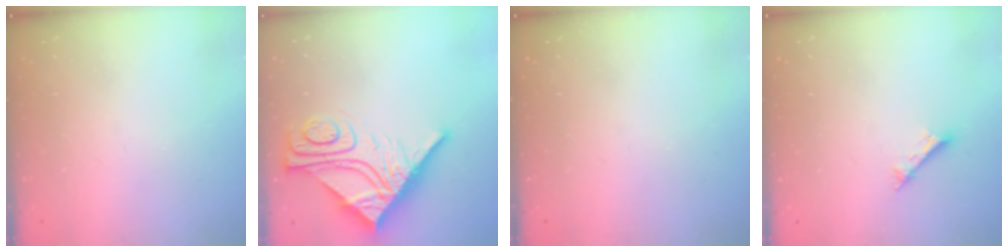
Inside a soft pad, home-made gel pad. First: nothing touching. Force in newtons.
{"total": 17.5, "press": 17.4, "slide": 1.6}
{"total": 0.0}
{"total": 2.6, "press": 2.6, "slide": 0.1}